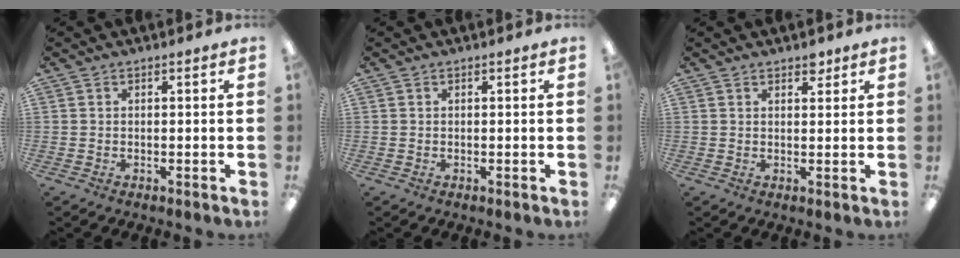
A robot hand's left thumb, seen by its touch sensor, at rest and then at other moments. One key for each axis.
{"total": 0.0}
{"total": 2.4, "fx": 2.0, "fy": 1.1, "fz": 0.9, "tx": 0.004, "ty": -0.010, "tz": 0.031}